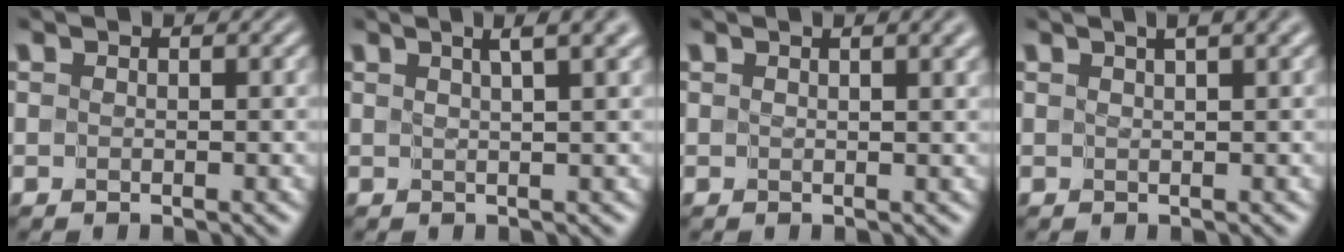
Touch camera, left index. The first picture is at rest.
{"total": 5.7, "force": [3.4, 1.9, 4.1], "torque": [-0.025, 0.029, 0.014]}
{"total": 6.1, "force": [3.2, 2.6, 4.4], "torque": [-0.022, 0.026, 0.014]}
{"total": 4.7, "force": [2.8, 1.6, 3.4], "torque": [-0.024, 0.018, 0.015]}